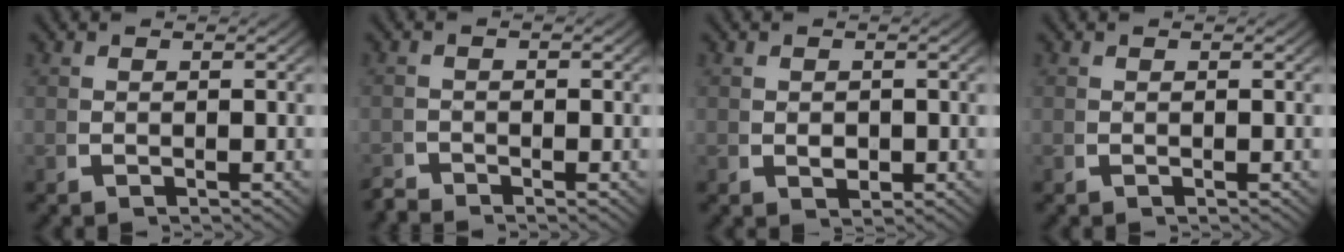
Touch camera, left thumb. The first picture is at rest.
{"total": 1.4, "force": [-1.3, 0.3, -0.1], "torque": [0.014, -0.006, -0.031]}
{"total": 1.8, "force": [0.1, 1.4, 1.1], "torque": [-0.020, -0.011, 0.008]}
{"total": 0.0}